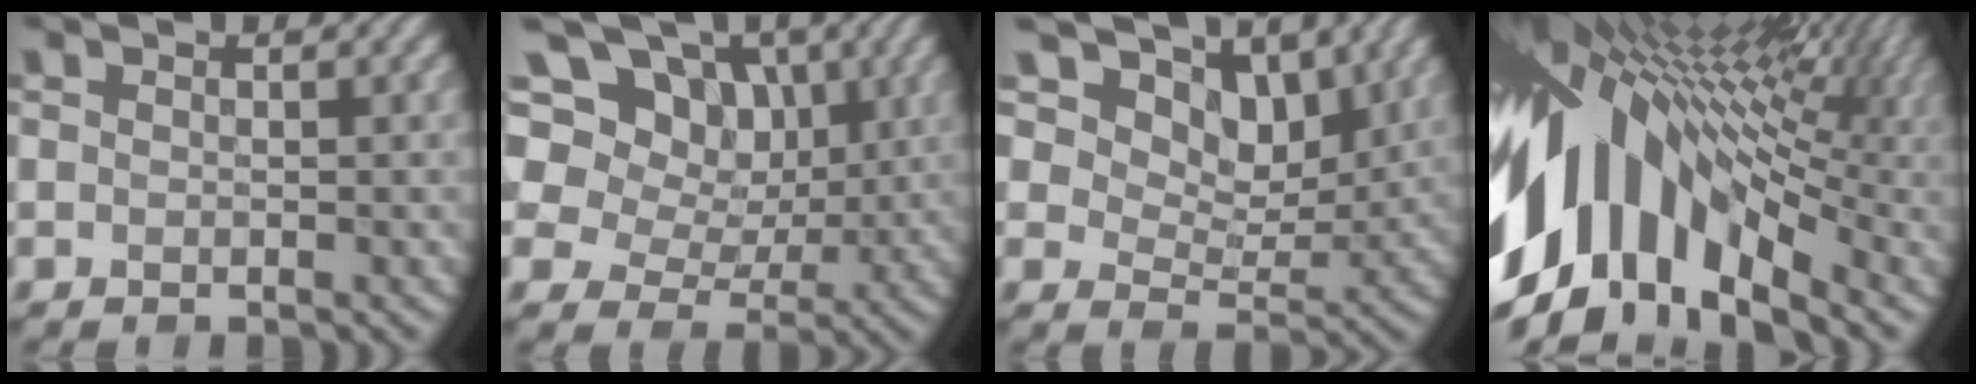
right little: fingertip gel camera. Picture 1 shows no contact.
{"total": 14.5, "force": [6.7, 10.4, 7.7], "torque": [-0.159, 0.042, 0.105]}
{"total": 13.6, "force": [8.3, 7.9, 7.3], "torque": [-0.144, 0.006, 0.134]}
{"total": 16.3, "force": [-0.6, 10.3, 12.7], "torque": [-0.247, 0.036, -0.025]}